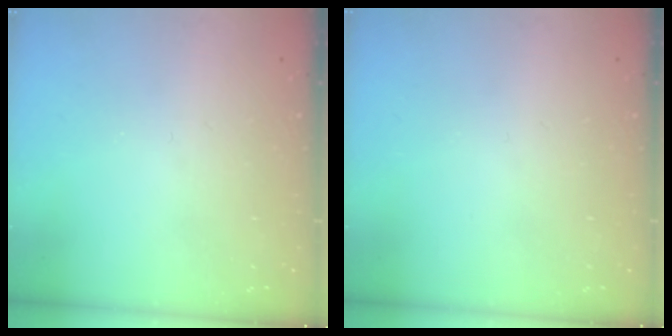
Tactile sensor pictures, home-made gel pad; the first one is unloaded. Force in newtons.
{"total": 0.0}